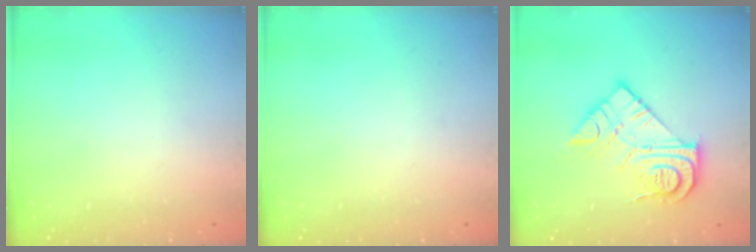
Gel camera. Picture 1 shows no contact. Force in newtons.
{"total": 0.0}
{"total": 14.3, "press": 14.3, "slide": 0.8}